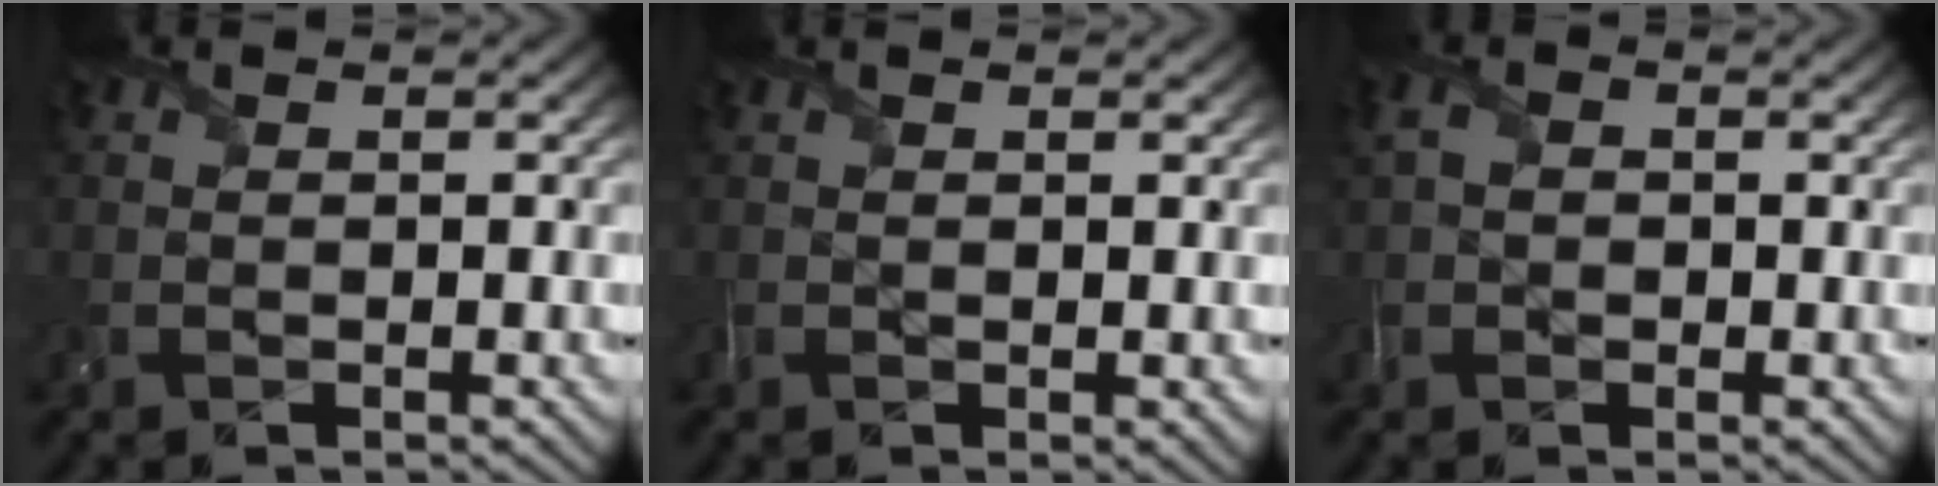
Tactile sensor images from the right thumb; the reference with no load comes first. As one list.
[{"total": 1.6, "force": [0.7, 0.5, 1.3], "torque": [-0.030, -0.001, 0.013]}, {"total": 2.8, "force": [0.3, 2.2, 1.7], "torque": [-0.048, 0.002, 0.000]}]